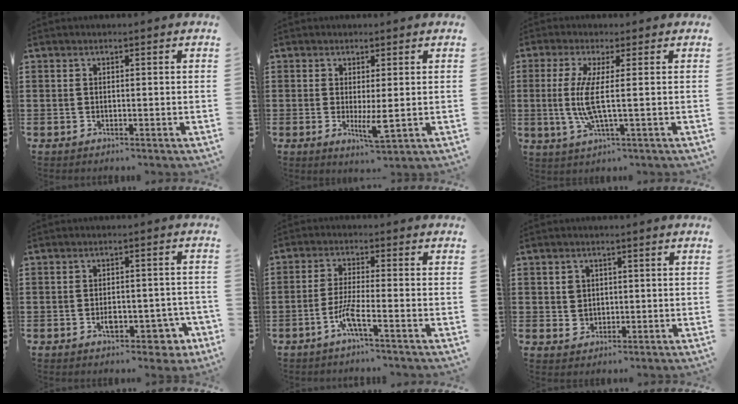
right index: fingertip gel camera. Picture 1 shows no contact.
{"total": 3.7, "force": [-0.2, 1.0, 3.6], "torque": [-0.065, -0.009, -0.006]}
{"total": 6.7, "force": [0.2, 0.1, 6.7], "torque": [-0.146, -0.019, -0.004]}
{"total": 4.5, "force": [-2.0, 2.4, 3.2], "torque": [-0.040, 0.001, -0.037]}
{"total": 4.9, "force": [-2.7, 0.1, 4.1], "torque": [-0.098, -0.013, -0.057]}
{"total": 2.2, "force": [0.4, 2.1, 0.7], "torque": [-0.021, 0.010, 0.005]}